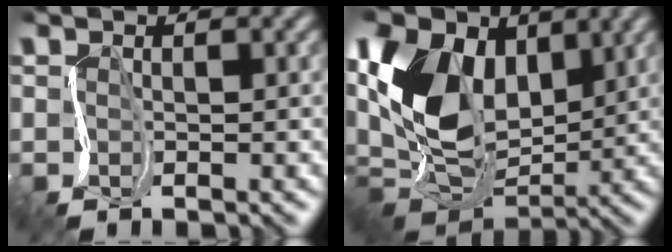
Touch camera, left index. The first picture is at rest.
{"total": 13.2, "force": [3.1, 9.2, 8.9], "torque": [-0.196, 0.013, 0.043]}